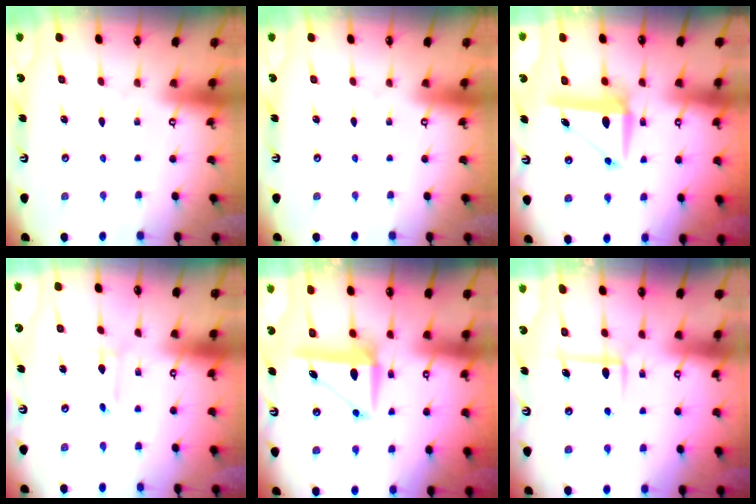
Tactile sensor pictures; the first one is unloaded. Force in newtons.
{"total": 0.0}
{"total": 7.9, "press": 7.7, "slide": 1.7}
{"total": 2.2, "press": 2.2, "slide": 0.1}
{"total": 7.9, "press": 7.7, "slide": 1.8}
{"total": 6.0, "press": 6.0, "slide": 0.2}